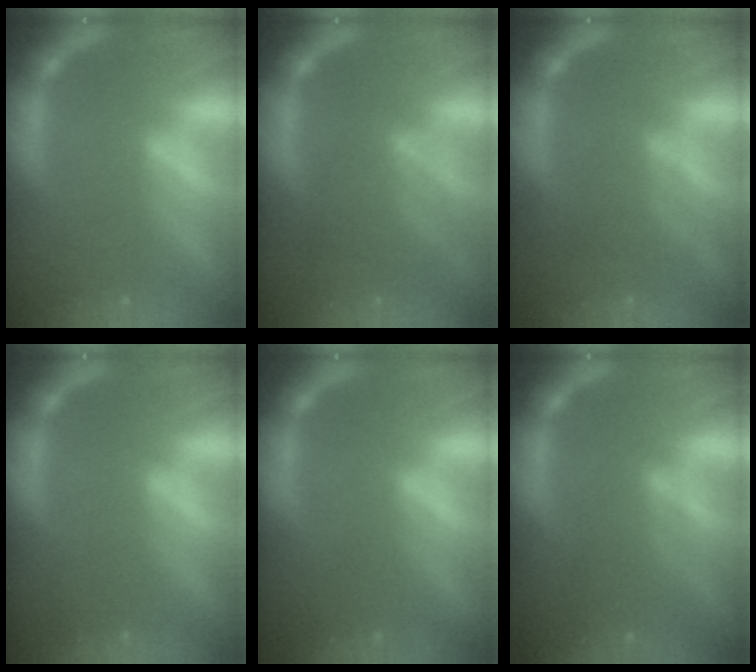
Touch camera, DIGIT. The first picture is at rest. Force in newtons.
{"total": 4.6}
{"total": 3.0}
{"total": 0.0}
{"total": 1.4}
{"total": 4.1}